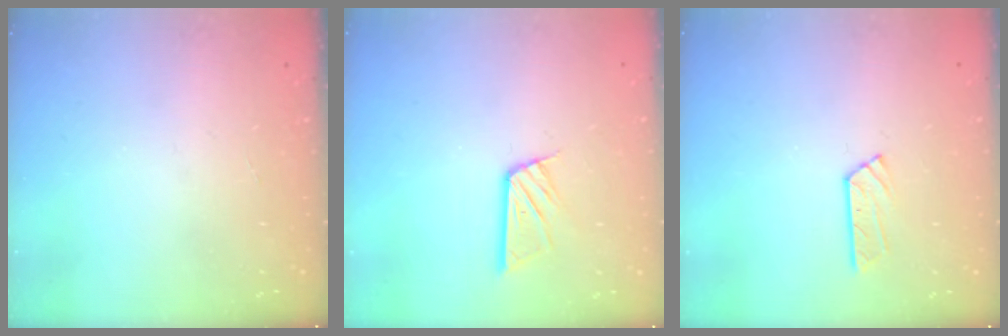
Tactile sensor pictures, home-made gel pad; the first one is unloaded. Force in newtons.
{"total": 9.2, "press": 9.2, "slide": 0.8}
{"total": 3.6, "press": 3.6, "slide": 0.4}